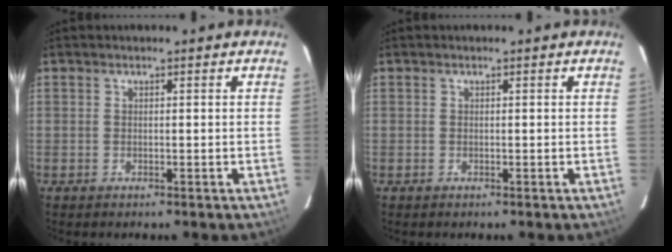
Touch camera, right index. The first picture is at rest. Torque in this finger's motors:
{"motor_torque": [0.00, 0.00, 0.02, 0.00]}